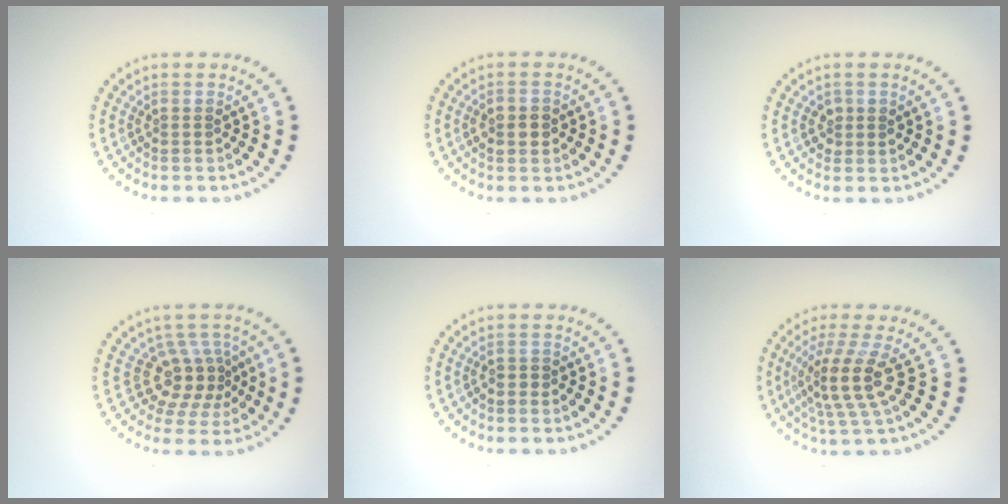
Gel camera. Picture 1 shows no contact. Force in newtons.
{"total": 2.6, "press": 2.6, "slide": 0.1}
{"total": 1.2, "press": 1.2, "slide": 0.3}
{"total": 3.7, "press": 2.7, "slide": 2.6}
{"total": 0.6, "press": 0.4, "slide": 0.4}
{"total": 4.1, "press": 2.9, "slide": 2.8}